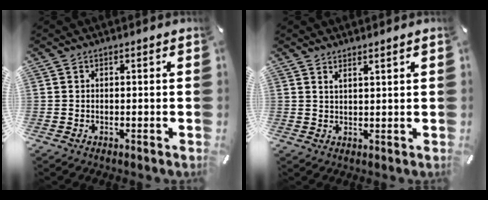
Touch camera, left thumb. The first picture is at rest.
{"total": 1.9, "force": [1.7, -0.3, 0.8], "torque": [-0.016, -0.006, 0.032]}